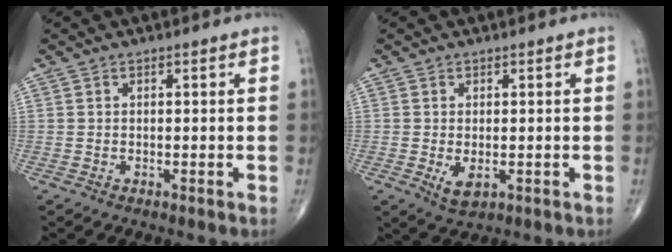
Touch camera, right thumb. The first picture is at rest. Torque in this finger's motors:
{"motor_torque": [-0.60, 0.04, 0.25, 0.25, 0.07]}